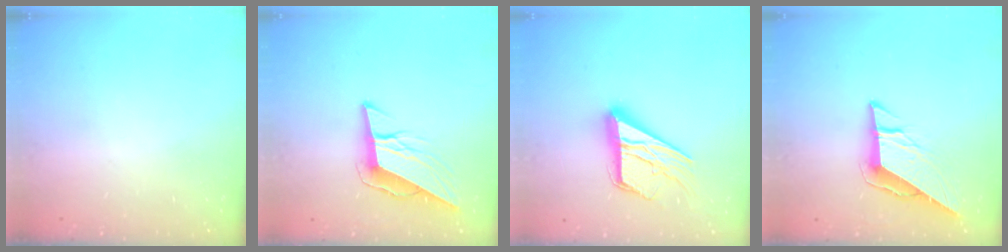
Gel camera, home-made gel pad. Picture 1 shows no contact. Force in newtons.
{"total": 10.2, "press": 9.9, "slide": 2.5}
{"total": 19.1, "press": 19.0, "slide": 1.8}
{"total": 9.0, "press": 9.0, "slide": 0.5}